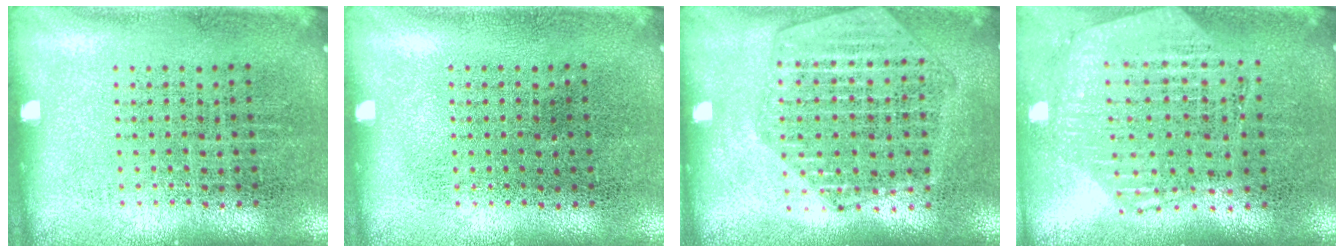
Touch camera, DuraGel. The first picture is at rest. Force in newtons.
{"total": 0.0}
{"total": 1.9, "press": 1.8, "slide": 0.6}
{"total": 1.1, "press": 1.1, "slide": 0.2}